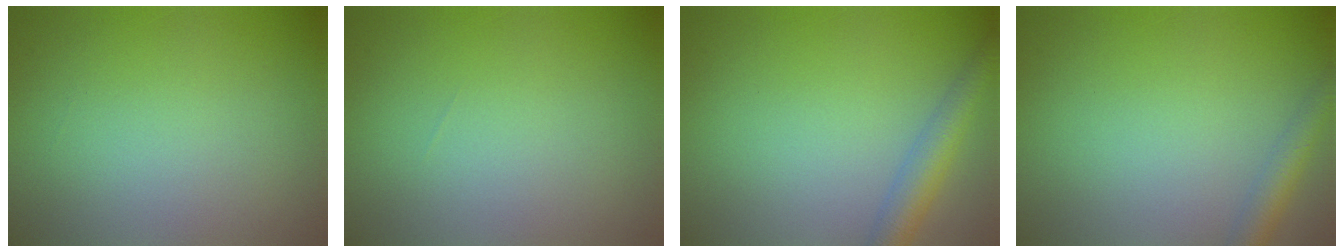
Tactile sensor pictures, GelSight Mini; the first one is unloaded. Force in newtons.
{"total": 0.0}
{"total": 3.5, "press": 3.5, "slide": 0.1}
{"total": 2.6, "press": 2.6, "slide": 0.1}